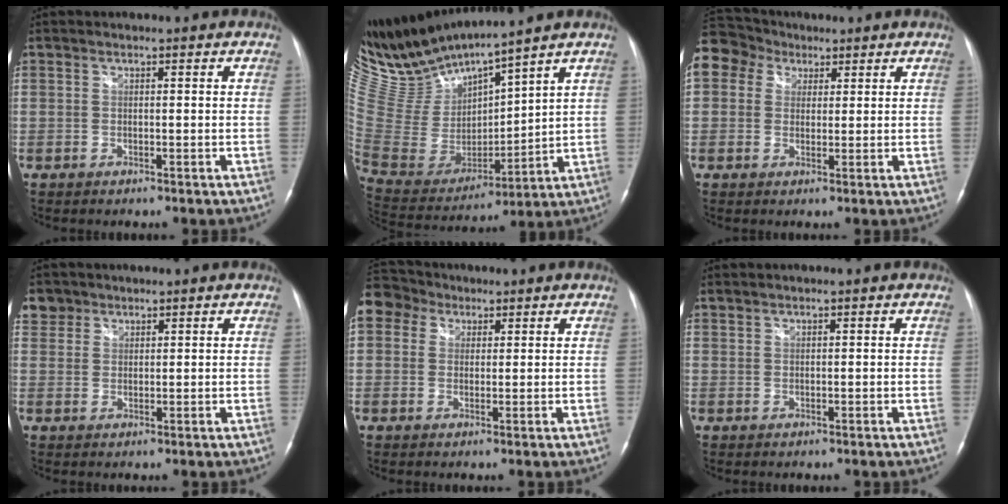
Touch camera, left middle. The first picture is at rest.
{"total": 14.8, "force": [14.0, -0.3, 4.7], "torque": [-0.120, -0.010, 0.298]}
{"total": 16.7, "force": [7.6, 13.5, 6.4], "torque": [-0.211, 0.091, 0.149]}
{"total": 3.4, "force": [2.3, 2.5, -0.1], "torque": [0.007, 0.009, 0.042]}
{"total": 9.3, "force": [4.7, 7.3, 3.3], "torque": [-0.087, 0.050, 0.090]}
{"total": 0.6, "force": [0.6, 0.0, 0.0], "torque": [-0.005, 0.005, 0.016]}